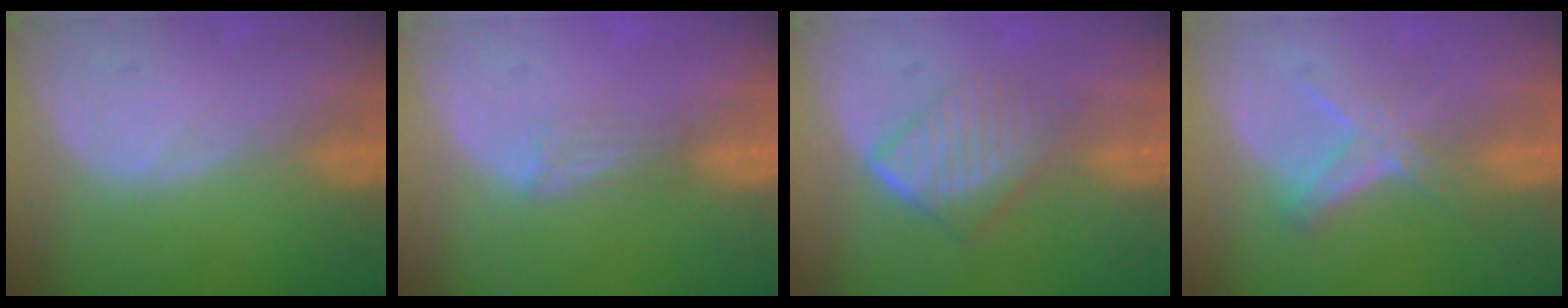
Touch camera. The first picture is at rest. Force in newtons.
{"total": 2.0, "press": 1.6, "slide": 1.3}
{"total": 6.9, "press": 5.9, "slide": 3.5}
{"total": 4.9, "press": 4.8, "slide": 0.8}